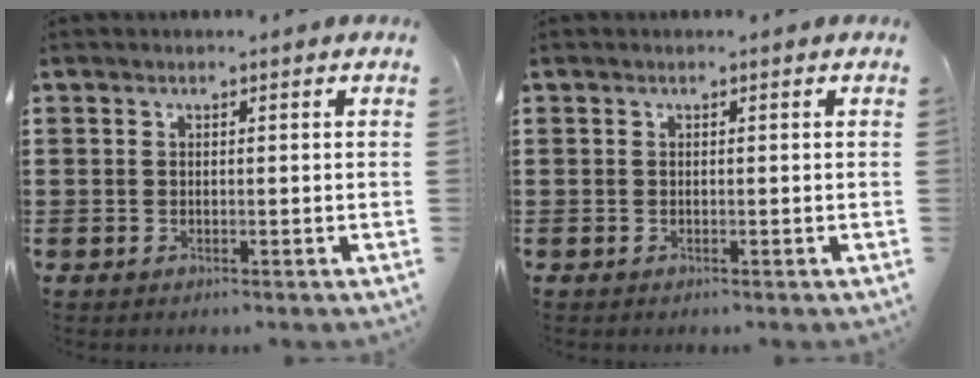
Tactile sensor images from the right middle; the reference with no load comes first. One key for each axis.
{"total": 0.0}